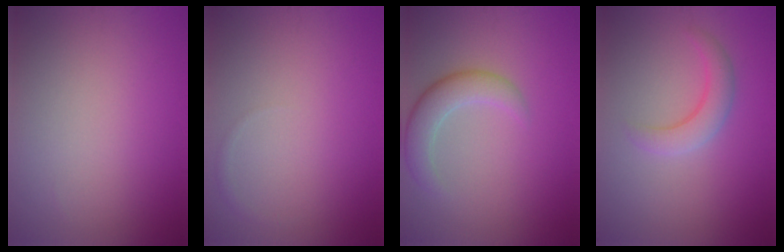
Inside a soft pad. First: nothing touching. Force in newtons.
{"total": 0.5, "press": 0.5, "slide": 0.0}
{"total": 3.6, "press": 3.6, "slide": 0.3}
{"total": 2.7, "press": 2.7, "slide": 0.2}